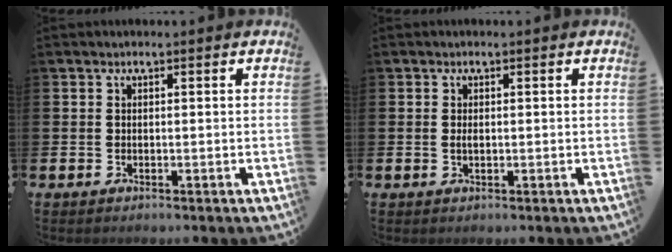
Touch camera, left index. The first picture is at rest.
{"total": 0.6, "force": [-0.2, 0.2, 0.5], "torque": [-0.010, 0.002, -0.005]}